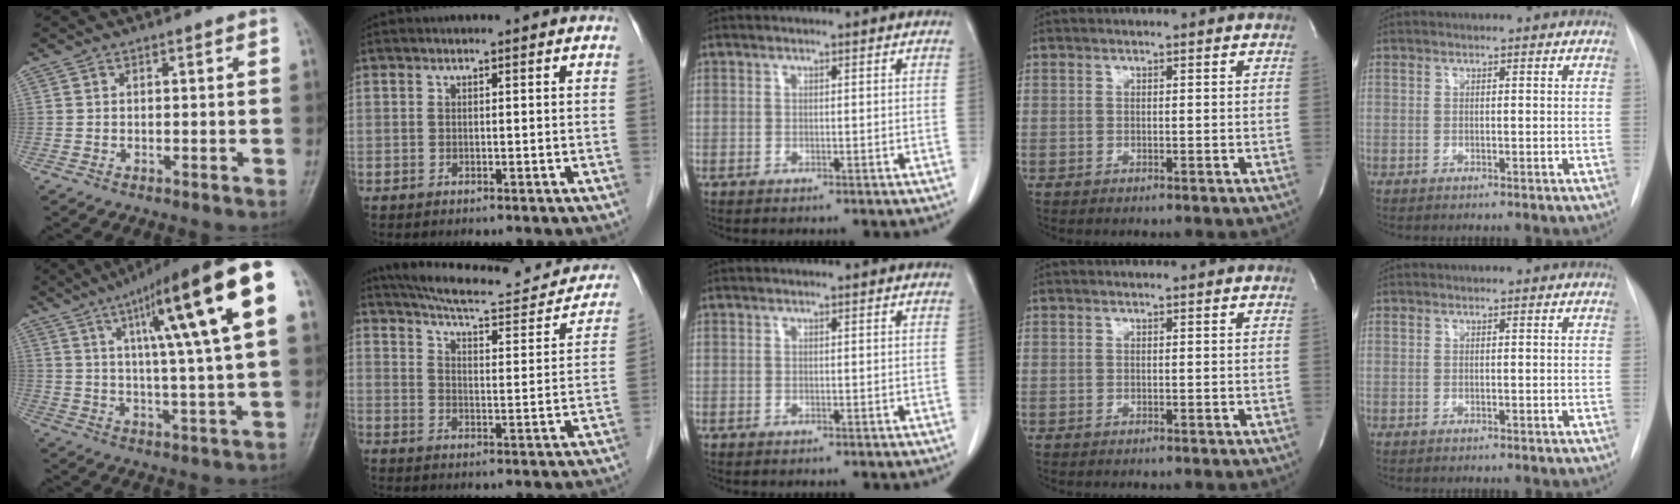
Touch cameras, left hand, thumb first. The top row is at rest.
{"thumb": {"total": 21.4, "force": [8.2, 2.4, 19.6], "torque": [-0.295, -0.006, 0.119]}, "index": {"total": 19.7, "force": [17.9, 3.7, 7.2], "torque": [-0.101, -0.013, 0.230]}}